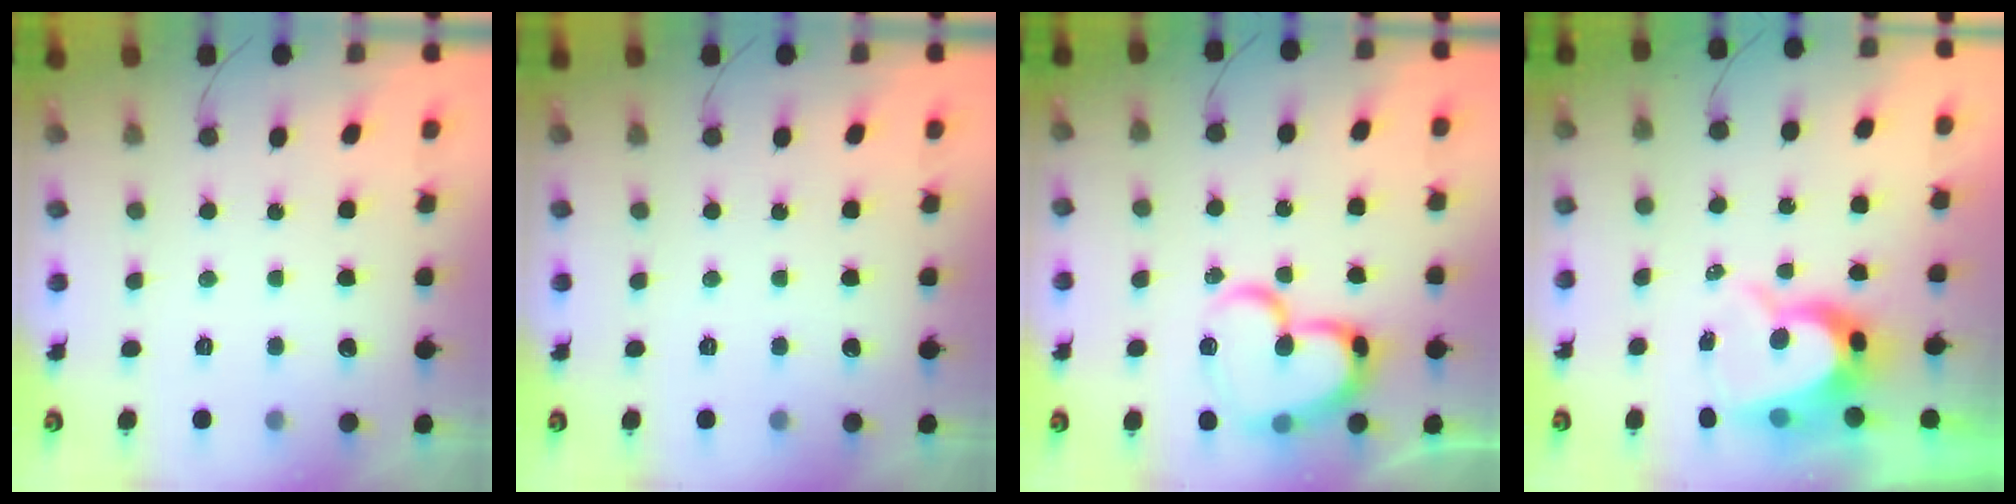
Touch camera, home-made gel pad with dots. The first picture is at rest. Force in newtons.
{"total": 0.0}
{"total": 19.0, "press": 18.9, "slide": 2.0}
{"total": 9.9, "press": 9.9, "slide": 0.8}